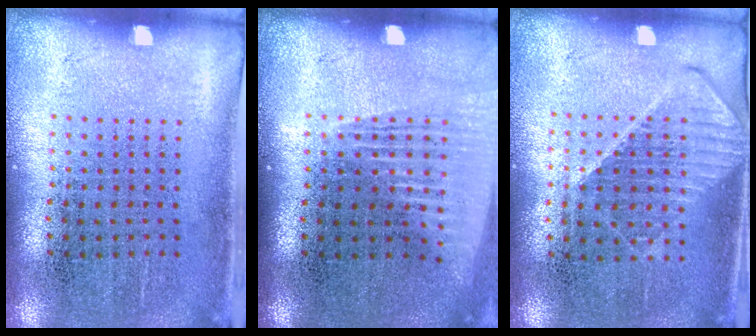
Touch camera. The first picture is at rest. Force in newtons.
{"total": 1.5, "press": 1.3, "slide": 0.6}
{"total": 1.1, "press": 1.1, "slide": 0.4}